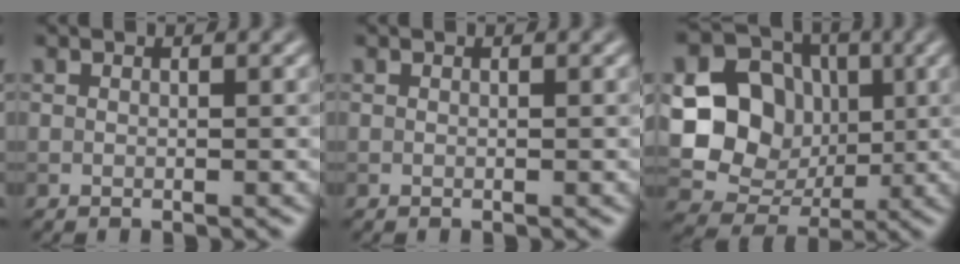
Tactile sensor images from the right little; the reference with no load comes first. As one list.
[{"total": 0.0}, {"total": 11.4, "force": [0.4, 10.0, 5.6], "torque": [-0.108, -0.012, -0.006]}]